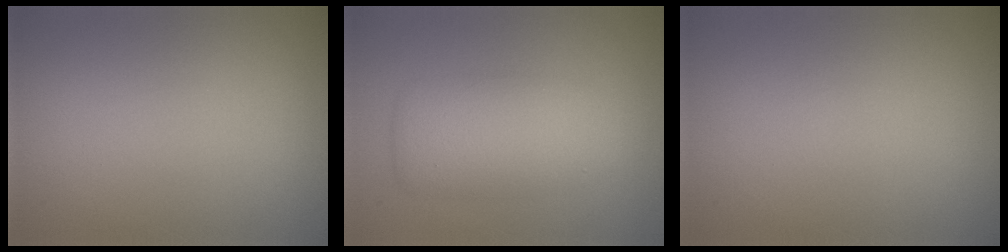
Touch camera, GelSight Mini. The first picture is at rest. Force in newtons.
{"total": 5.0, "press": 5.0, "slide": 0.1}
{"total": 0.0}